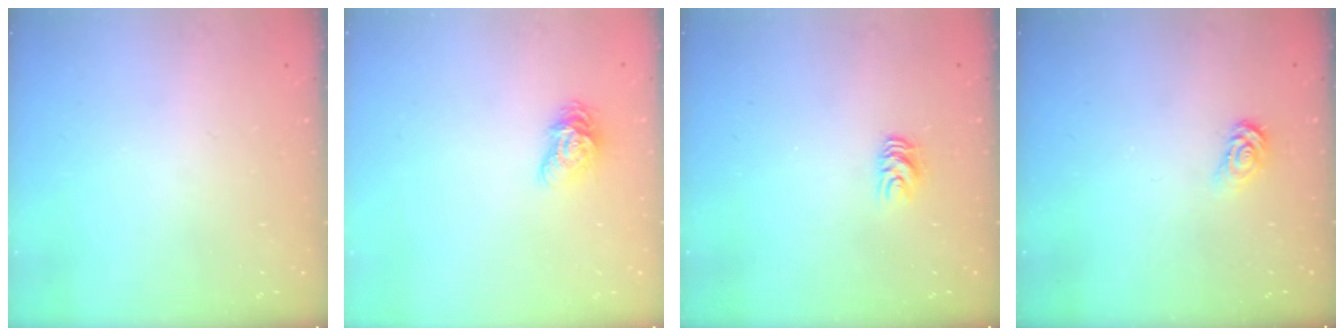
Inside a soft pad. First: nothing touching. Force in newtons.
{"total": 7.6, "press": 7.6, "slide": 0.3}
{"total": 5.7, "press": 5.7, "slide": 0.6}
{"total": 3.1, "press": 3.1, "slide": 0.3}